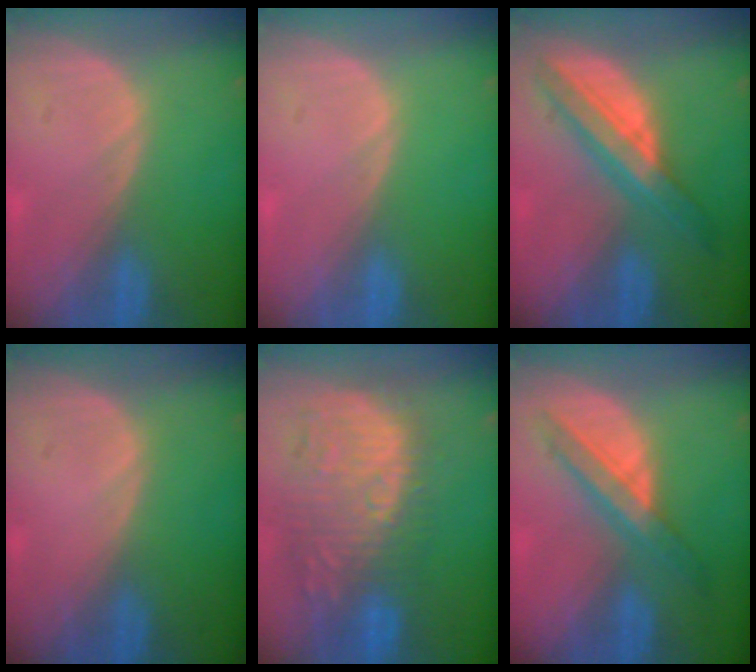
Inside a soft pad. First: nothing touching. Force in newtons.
{"total": 0.0}
{"total": 7.5, "press": 7.5, "slide": 0.4}
{"total": 0.0}
{"total": 11.8, "press": 11.2, "slide": 3.9}
{"total": 5.9, "press": 5.9, "slide": 0.4}